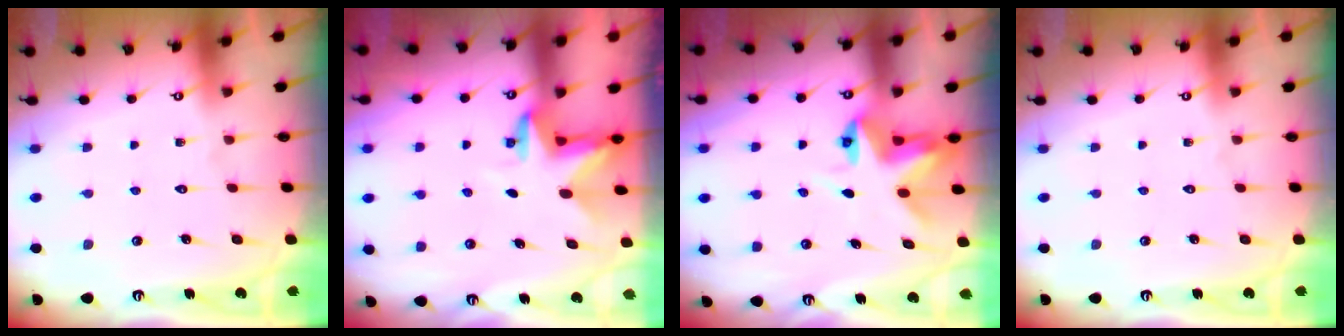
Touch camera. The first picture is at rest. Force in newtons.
{"total": 3.4, "press": 3.4, "slide": 0.1}
{"total": 5.0, "press": 5.0, "slide": 0.4}
{"total": 0.0}